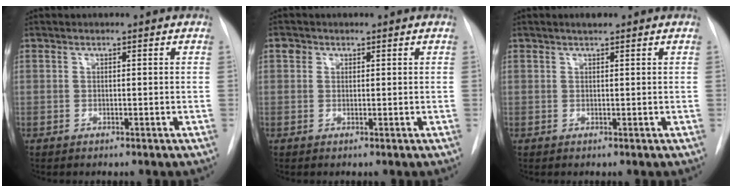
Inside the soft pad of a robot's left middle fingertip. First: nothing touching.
{"total": 1.4, "force": [0.7, 1.2, 0.3], "torque": [0.001, 0.007, 0.006]}
{"total": 1.2, "force": [0.9, 0.3, 0.7], "torque": [-0.014, 0.004, 0.016]}